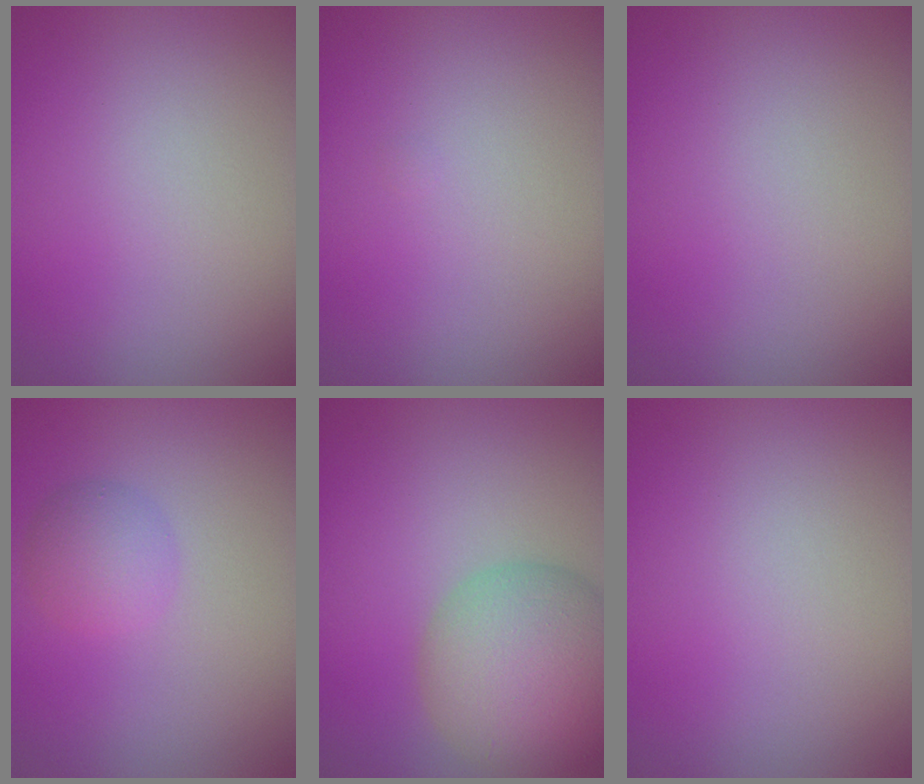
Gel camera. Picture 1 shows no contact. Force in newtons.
{"total": 0.0}
{"total": 0.0}
{"total": 2.4, "press": 2.4, "slide": 0.1}
{"total": 9.6, "press": 9.5, "slide": 0.6}
{"total": 0.0}